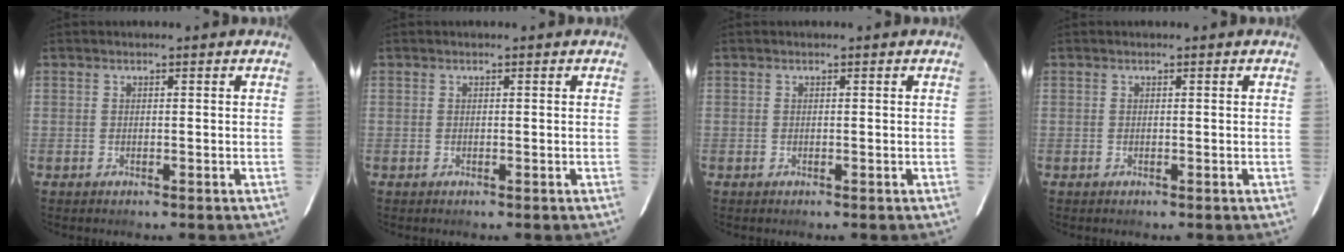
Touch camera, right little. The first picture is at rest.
{"total": 0.0}
{"total": 0.0}
{"total": 0.0}